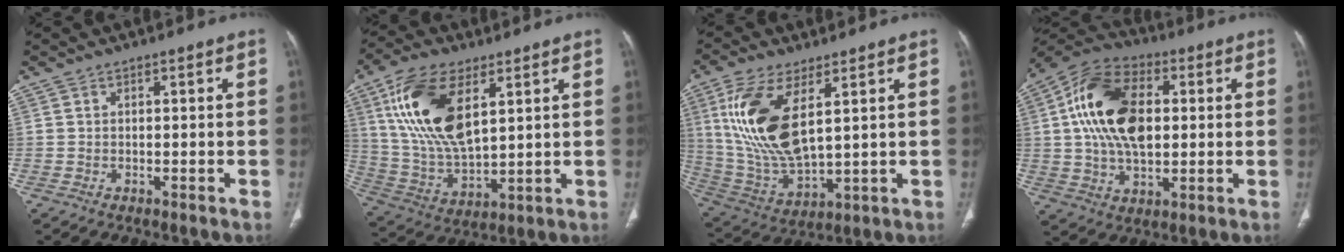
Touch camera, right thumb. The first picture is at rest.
{"total": 18.6, "force": [7.1, 8.9, 14.7], "torque": [-0.280, -0.022, 0.142]}
{"total": 17.5, "force": [5.5, 7.7, 14.7], "torque": [-0.304, -0.025, 0.121]}
{"total": 18.5, "force": [2.8, 11.1, 14.5], "torque": [-0.253, 0.014, 0.046]}